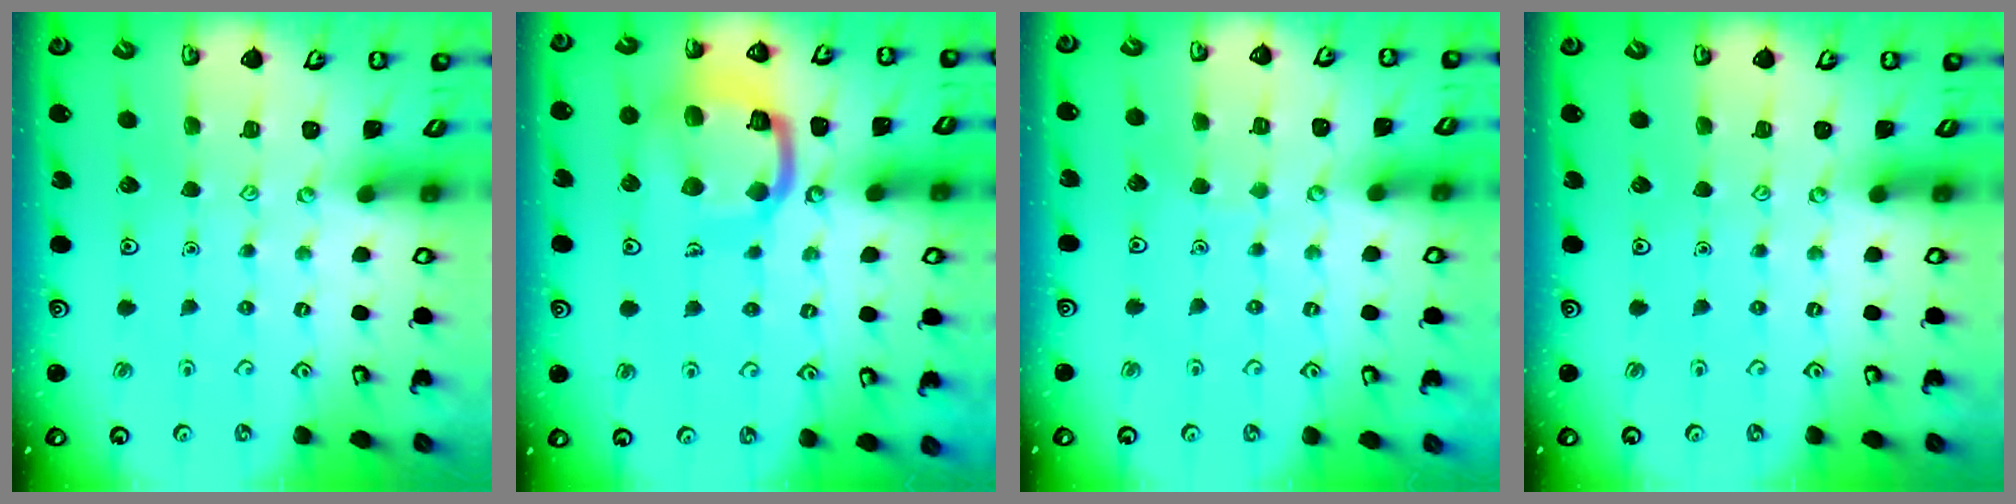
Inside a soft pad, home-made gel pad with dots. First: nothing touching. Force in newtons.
{"total": 16.5, "press": 16.4, "slide": 1.8}
{"total": 1.4, "press": 1.4, "slide": 0.1}
{"total": 0.0}